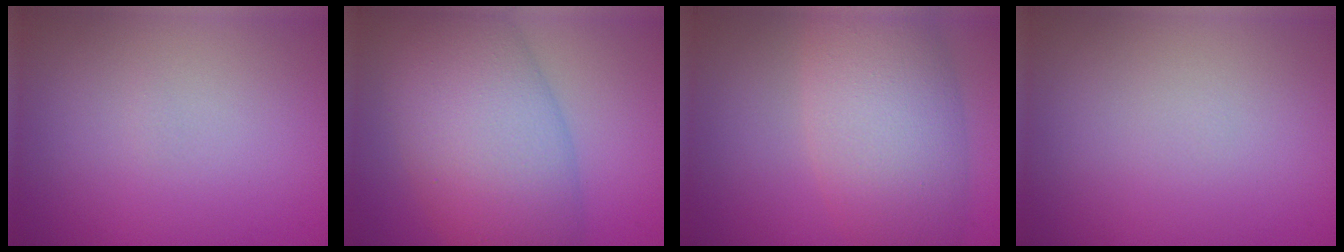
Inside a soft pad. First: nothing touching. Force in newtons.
{"total": 10.2, "press": 10.2, "slide": 0.2}
{"total": 8.1, "press": 8.1, "slide": 0.4}
{"total": 0.0}